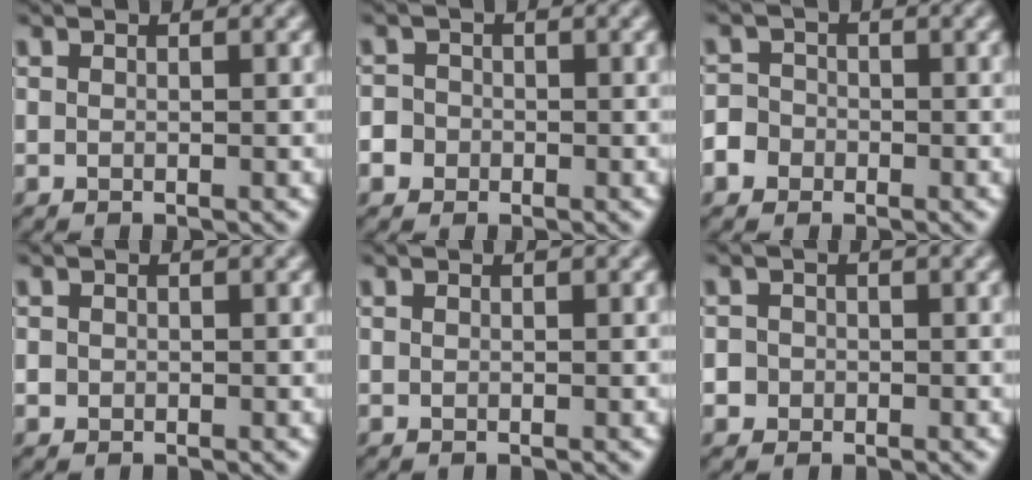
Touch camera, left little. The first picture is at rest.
{"total": 5.6, "force": [-2.3, 4.9, 1.3], "torque": [-0.026, 0.002, -0.069]}
{"total": 5.3, "force": [-2.8, 4.4, 1.1], "torque": [-0.017, -0.004, -0.073]}
{"total": 0.5, "force": [-0.2, 0.5, 0.1], "torque": [0.000, -0.003, -0.005]}
{"total": 0.0}
{"total": 2.5, "force": [-0.7, 2.3, 0.5], "torque": [0.006, 0.012, -0.023]}